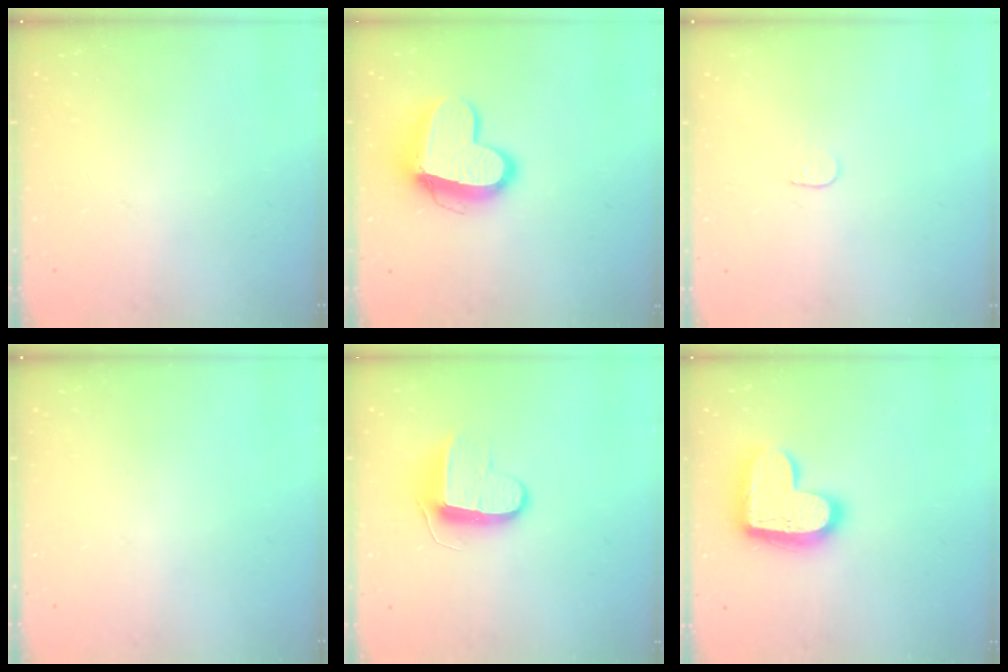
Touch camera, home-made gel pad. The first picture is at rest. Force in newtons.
{"total": 13.5, "press": 13.5, "slide": 1.1}
{"total": 3.4, "press": 3.3, "slide": 0.3}
{"total": 0.0}
{"total": 9.7, "press": 9.7, "slide": 0.4}
{"total": 17.7, "press": 17.6, "slide": 1.3}